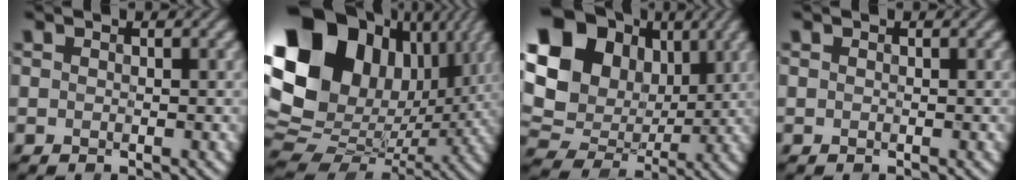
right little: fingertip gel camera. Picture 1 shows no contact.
{"total": 19.5, "force": [4.4, 14.5, 12.3], "torque": [-0.261, 0.014, 0.087]}
{"total": 17.8, "force": [4.6, 14.1, 9.7], "torque": [-0.225, 0.030, 0.084]}
{"total": 0.0}